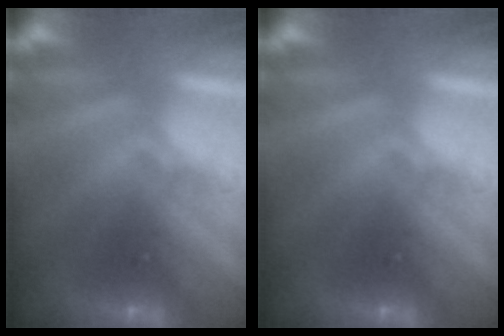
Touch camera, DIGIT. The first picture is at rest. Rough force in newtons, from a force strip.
{"total": 0.0}